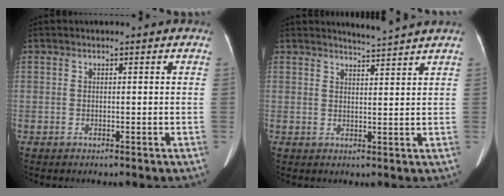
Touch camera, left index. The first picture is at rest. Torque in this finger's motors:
{"motor_torque": [-0.30, -0.38, -0.05, 0.00]}